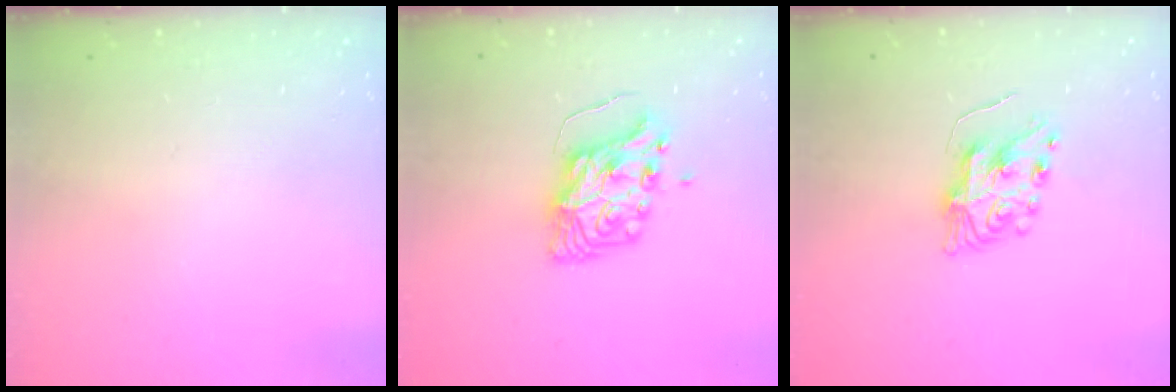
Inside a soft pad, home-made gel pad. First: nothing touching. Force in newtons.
{"total": 8.9, "press": 8.9, "slide": 0.3}
{"total": 8.2, "press": 8.2, "slide": 0.7}